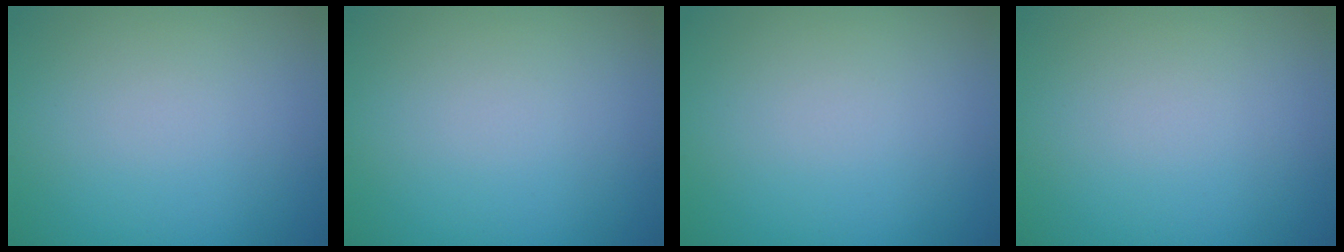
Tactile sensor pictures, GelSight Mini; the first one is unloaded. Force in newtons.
{"total": 0.0}
{"total": 0.0}
{"total": 0.0}